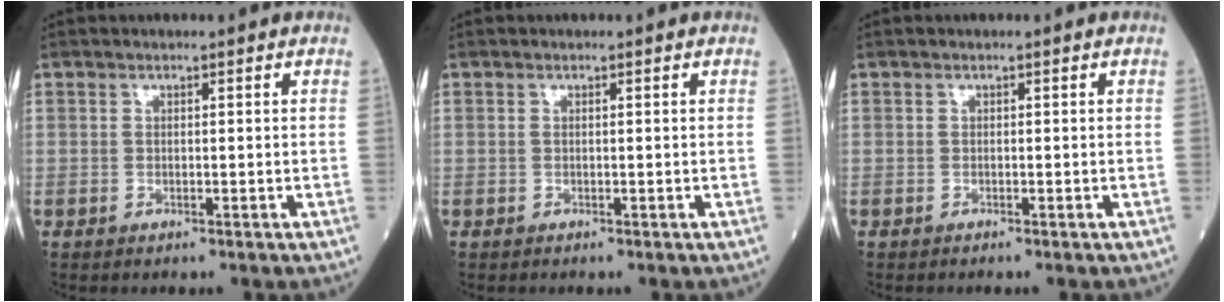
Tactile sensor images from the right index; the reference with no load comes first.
{"total": 0.0}
{"total": 0.0}